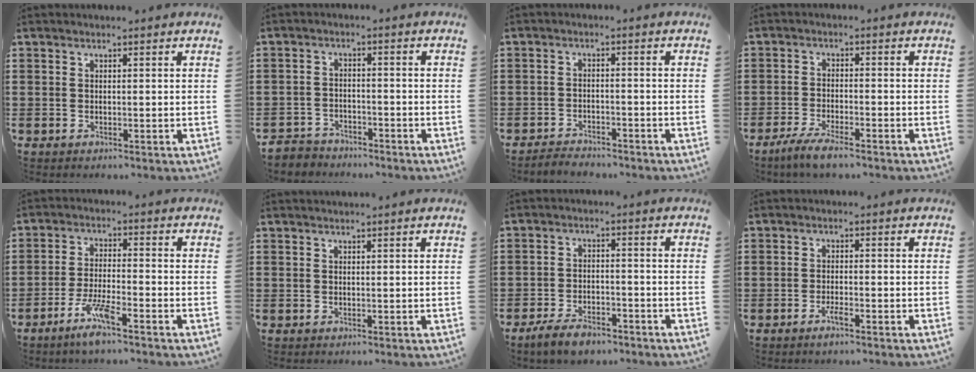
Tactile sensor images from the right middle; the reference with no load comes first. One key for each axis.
{"total": 3.2, "fx": -3.1, "fy": 0.8, "fz": -0.4, "tx": -0.001, "ty": -0.002, "tz": -0.069}
{"total": 2.9, "fx": -2.8, "fy": 0.6, "fz": -0.2, "tx": -0.003, "ty": 0.000, "tz": -0.062}
{"total": 4.3, "fx": -3.6, "fy": 0.4, "fz": 2.3, "tx": -0.050, "ty": -0.008, "tz": -0.071}
{"total": 5.7, "fx": -3.8, "fy": 0.6, "fz": 4.2, "tx": -0.094, "ty": -0.007, "tz": -0.072}
{"total": 0.6, "fx": 0.6, "fy": -0.1, "fz": 0.1, "tx": -0.003, "ty": -0.001, "tz": 0.013}
{"total": 4.6, "fx": -3.8, "fy": 1.7, "fz": 2.1, "tx": -0.047, "ty": 0.003, "tz": -0.076}
{"total": 1.9, "fx": -1.2, "fy": 0.2, "fz": 1.4, "tx": -0.033, "ty": -0.004, "tz": -0.024}